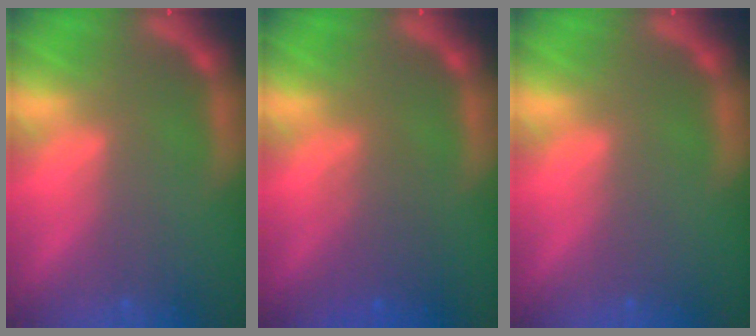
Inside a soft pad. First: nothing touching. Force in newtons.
{"total": 3.1}
{"total": 0.0}